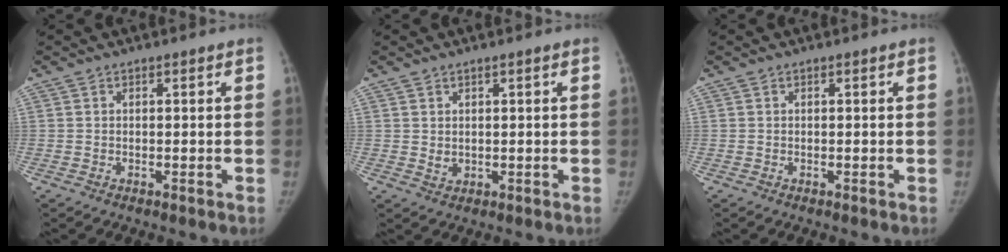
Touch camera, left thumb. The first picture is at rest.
{"total": 1.5, "force": [0.5, 1.0, 1.0], "torque": [-0.013, -0.007, 0.016]}
{"total": 0.0}